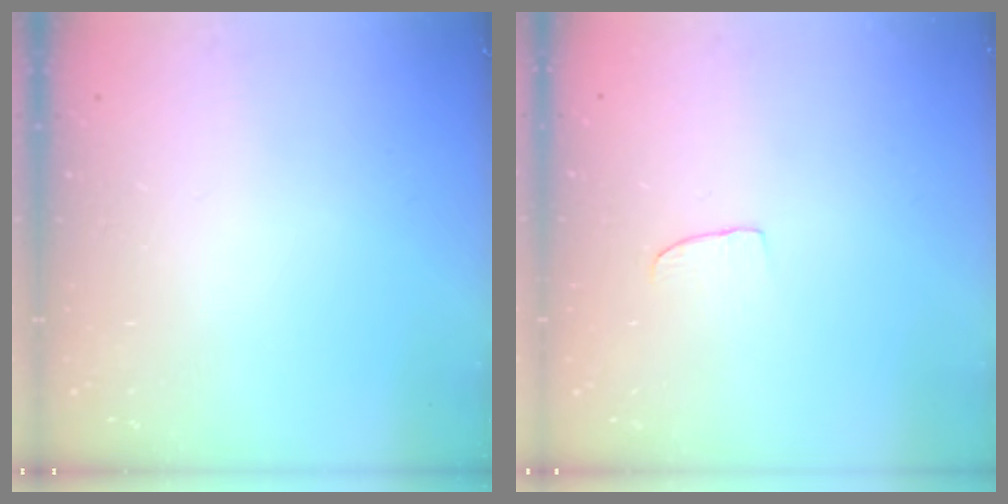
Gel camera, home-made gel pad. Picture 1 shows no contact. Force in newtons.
{"total": 3.1, "press": 3.1, "slide": 0.2}